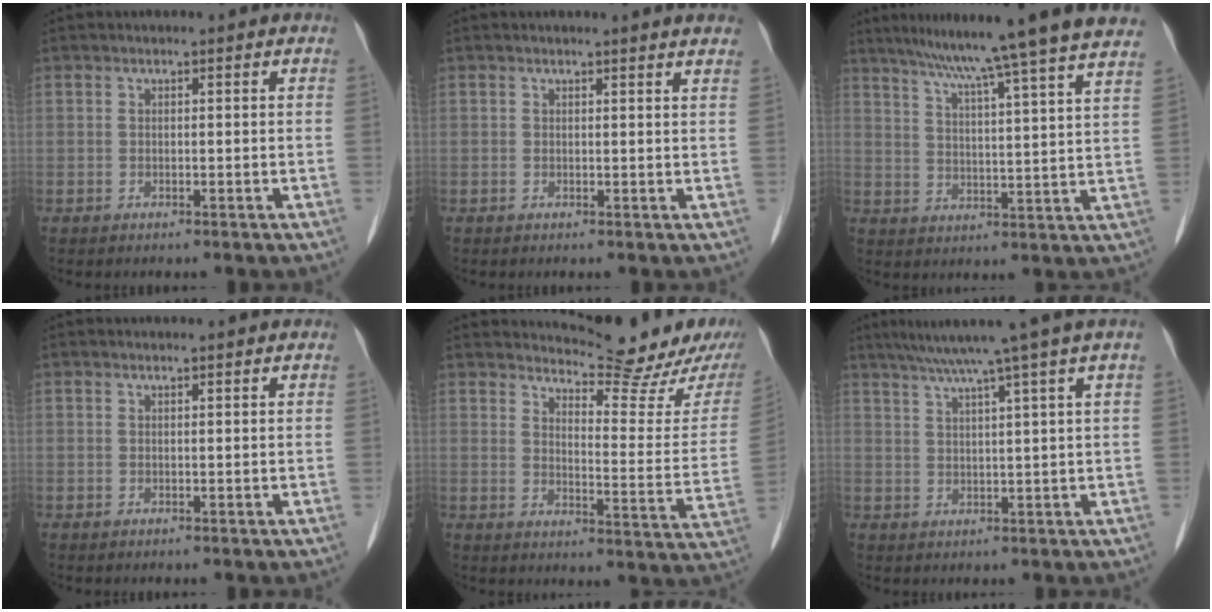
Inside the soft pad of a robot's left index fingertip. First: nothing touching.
{"total": 4.3, "force": [4.1, 0.0, 1.3], "torque": [-0.020, 0.000, 0.028]}
{"total": 19.9, "force": [17.0, -2.0, 10.1], "torque": [-0.161, -0.019, 0.221]}
{"total": 0.8, "force": [0.7, 0.0, 0.3], "torque": [-0.011, 0.006, 0.012]}
{"total": 12.6, "force": [12.2, 0.1, 2.9], "torque": [-0.028, -0.069, 0.151]}
{"total": 9.3, "force": [6.7, -2.5, 5.9], "torque": [-0.090, 0.015, 0.095]}